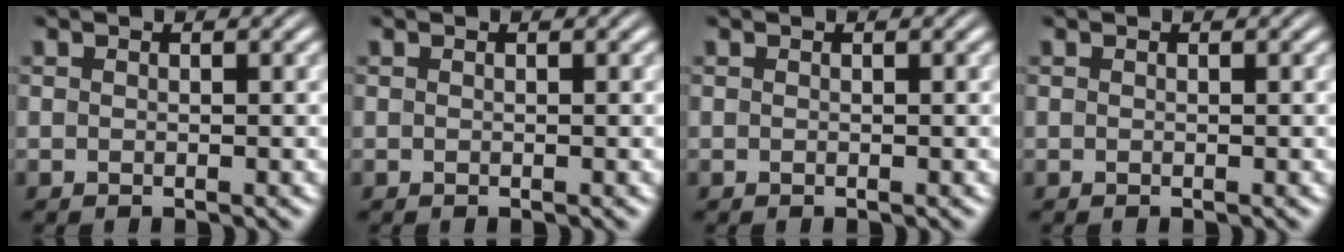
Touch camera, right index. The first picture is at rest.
{"total": 0.0}
{"total": 0.0}
{"total": 0.0}